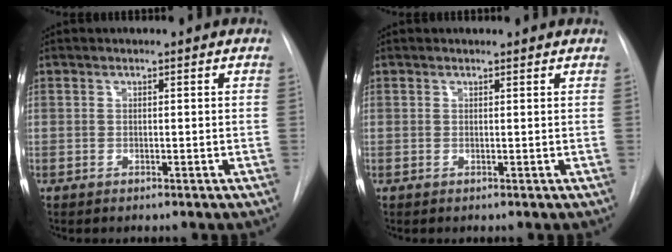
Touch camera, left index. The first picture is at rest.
{"total": 1.8, "force": [1.7, 0.3, 0.3], "torque": [-0.014, 0.011, 0.016]}